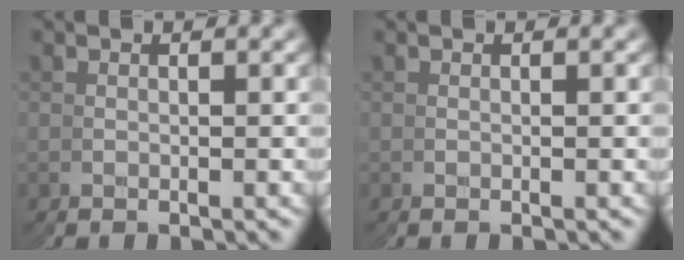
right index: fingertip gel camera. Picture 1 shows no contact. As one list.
[{"total": 0.0}]